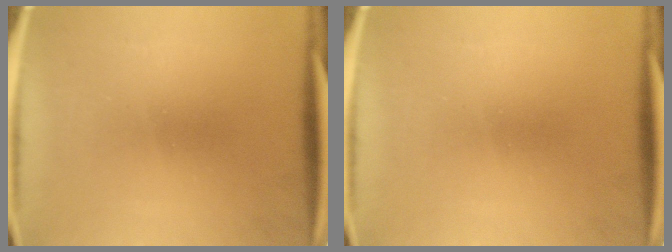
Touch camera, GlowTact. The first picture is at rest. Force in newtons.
{"total": 0.0}